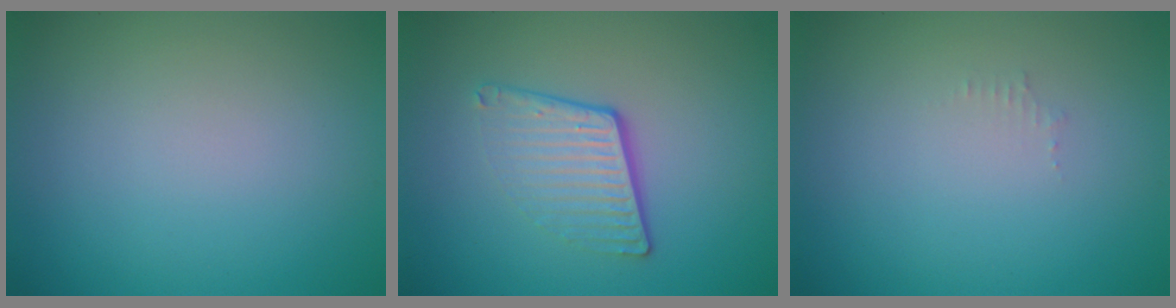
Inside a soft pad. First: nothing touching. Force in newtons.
{"total": 3.9, "press": 2.6, "slide": 2.9}
{"total": 0.6, "press": 0.6, "slide": 0.1}